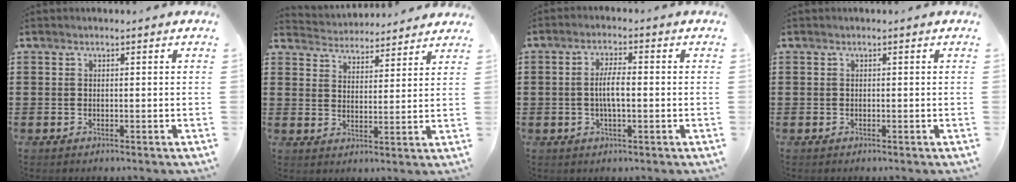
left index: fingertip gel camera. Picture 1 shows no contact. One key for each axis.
{"total": 4.0, "fx": 3.9, "fy": 0.4, "fz": -0.5, "tx": -0.011, "ty": -0.023, "tz": 0.068}
{"total": 4.4, "fx": -0.4, "fy": 1.1, "fz": 4.2, "tx": -0.081, "ty": 0.001, "tz": -0.011}
{"total": 0.0}